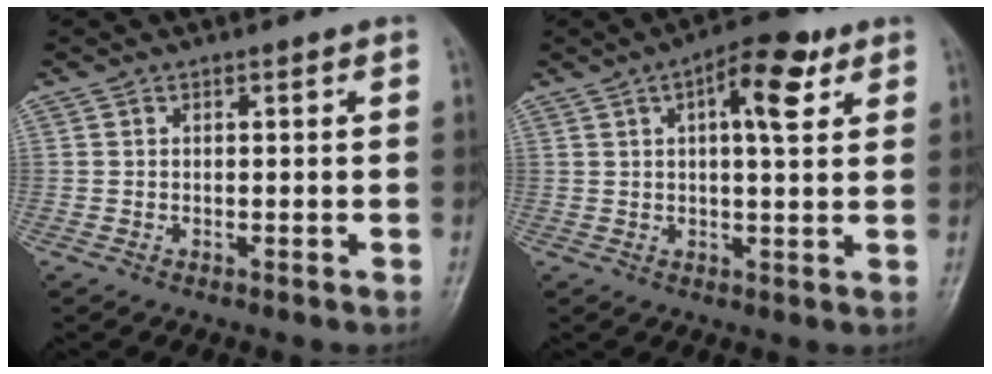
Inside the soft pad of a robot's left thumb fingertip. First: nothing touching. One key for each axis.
{"total": 9.2, "fx": 3.8, "fy": 3.4, "fz": 7.6, "tx": -0.099, "ty": 0.002, "tz": 0.051}